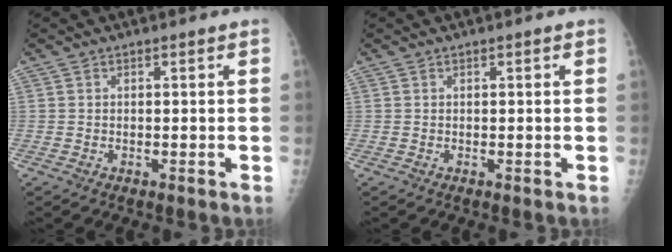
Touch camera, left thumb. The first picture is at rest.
{"total": 0.5, "force": [0.2, 0.1, 0.4], "torque": [-0.007, 0.001, 0.002]}